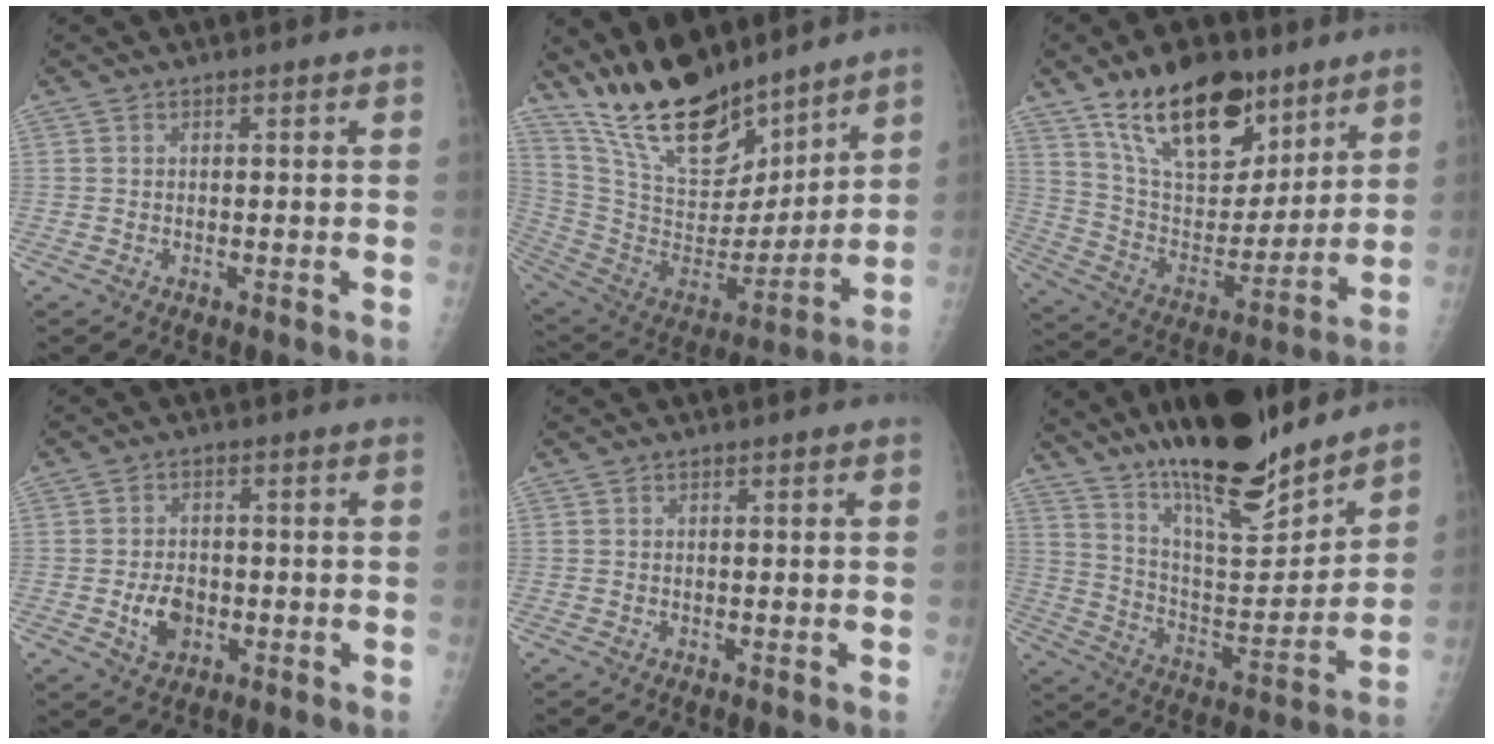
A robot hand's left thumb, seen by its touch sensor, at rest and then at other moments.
{"total": 22.4, "force": [18.2, 8.1, 10.2], "torque": [-0.149, -0.098, 0.332]}
{"total": 21.7, "force": [14.1, 10.9, 12.4], "torque": [-0.158, -0.067, 0.251]}
{"total": 5.3, "force": [-1.2, 3.9, 3.4], "torque": [-0.043, 0.002, -0.017]}
{"total": 0.0}
{"total": 23.0, "force": [18.4, 5.6, 12.7], "torque": [-0.174, -0.097, 0.307]}